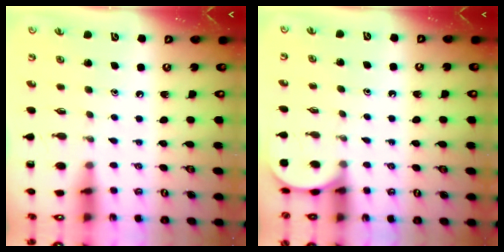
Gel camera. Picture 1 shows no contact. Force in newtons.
{"total": 0.7, "press": 0.7, "slide": 0.1}